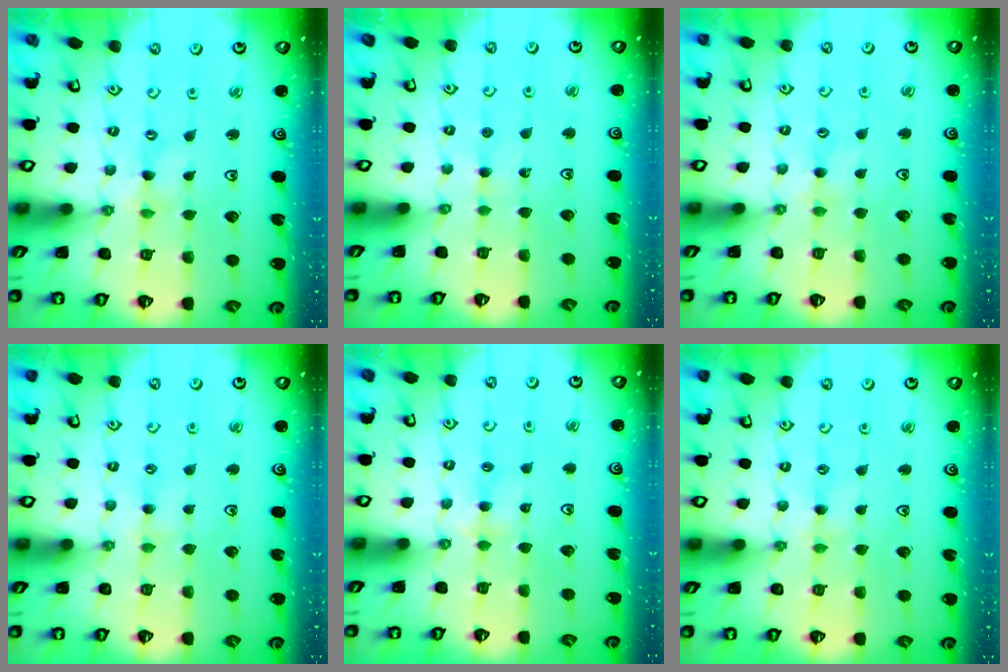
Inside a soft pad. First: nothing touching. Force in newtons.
{"total": 2.5, "press": 2.5, "slide": 0.3}
{"total": 2.1, "press": 2.1, "slide": 0.4}
{"total": 2.6, "press": 2.6, "slide": 0.5}
{"total": 2.4, "press": 2.4, "slide": 0.4}
{"total": 2.8, "press": 2.8, "slide": 0.3}